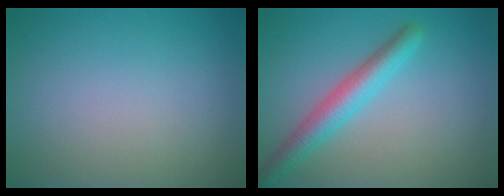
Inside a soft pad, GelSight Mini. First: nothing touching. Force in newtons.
{"total": 3.8, "press": 3.8, "slide": 0.1}